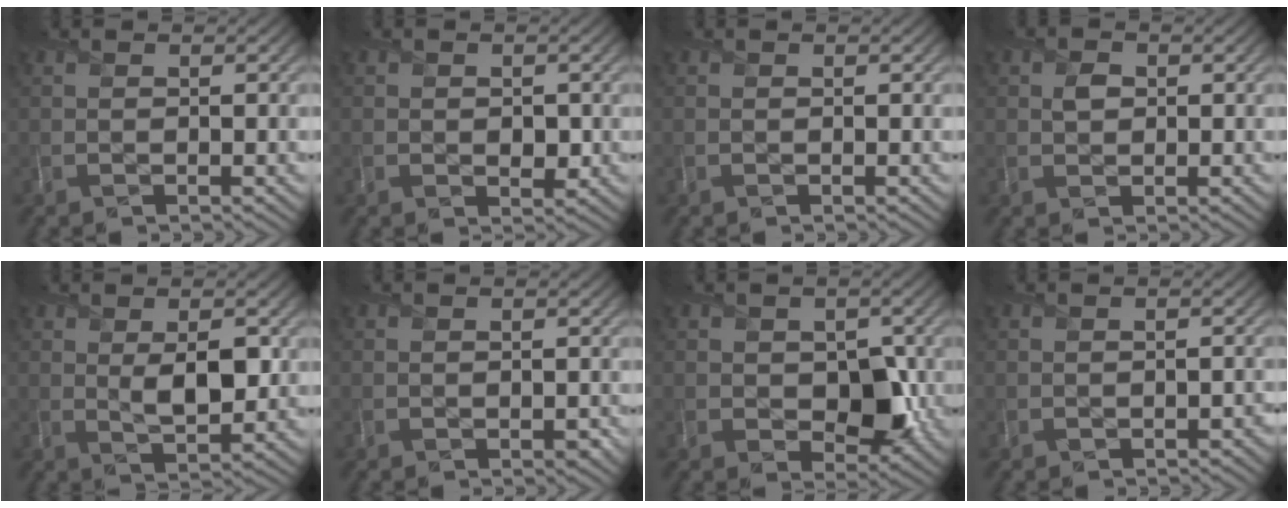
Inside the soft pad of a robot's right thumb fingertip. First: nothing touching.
{"total": 1.9, "force": [0.1, 1.6, 1.1], "torque": [-0.019, -0.009, -0.001]}
{"total": 0.0}
{"total": 1.9, "force": [0.3, 1.5, 1.0], "torque": [-0.021, 0.001, 0.001]}
{"total": 4.9, "force": [0.7, 2.4, 4.3], "torque": [-0.076, -0.004, 0.014]}
{"total": 1.0, "force": [-0.3, 0.9, 0.3], "torque": [-0.004, -0.010, -0.007]}
{"total": 5.4, "force": [-0.5, 4.1, 3.6], "torque": [-0.056, -0.016, -0.008]}
{"total": 1.2, "force": [-0.6, 1.0, 0.3], "torque": [-0.002, -0.008, -0.011]}